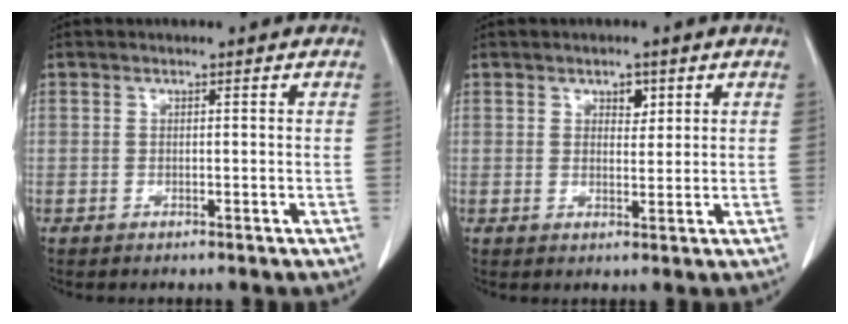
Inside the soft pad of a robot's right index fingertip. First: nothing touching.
{"total": 2.8, "force": [1.3, 1.8, 1.8], "torque": [-0.029, 0.003, 0.023]}